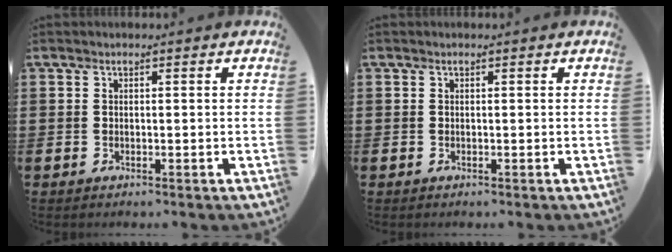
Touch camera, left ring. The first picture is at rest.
{"total": 0.0}